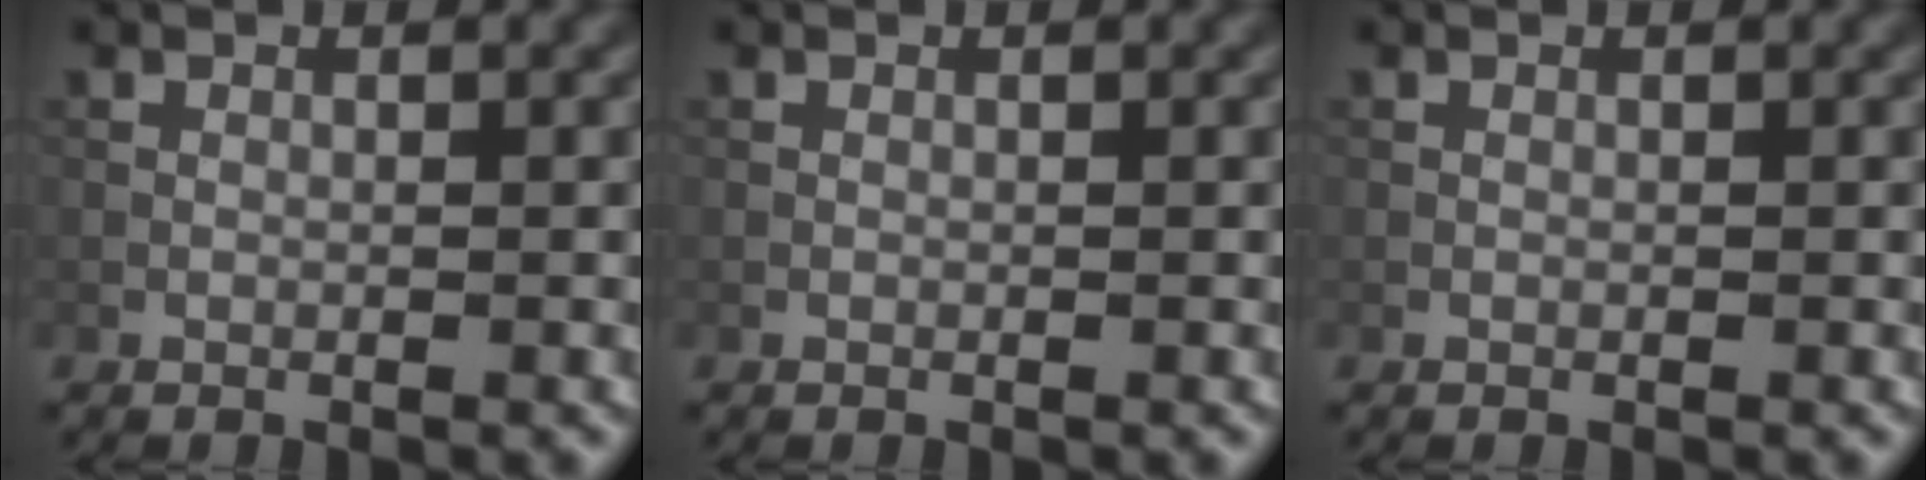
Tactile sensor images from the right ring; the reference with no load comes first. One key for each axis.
{"total": 0.0}
{"total": 0.0}